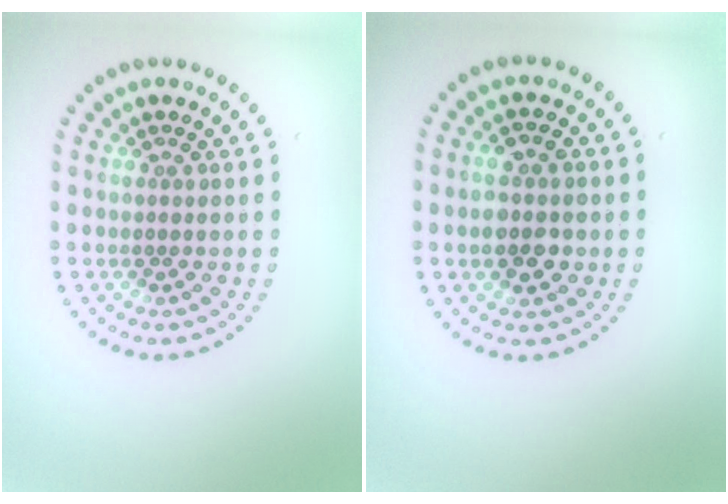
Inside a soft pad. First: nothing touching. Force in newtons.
{"total": 3.0, "press": 3.0, "slide": 0.3}